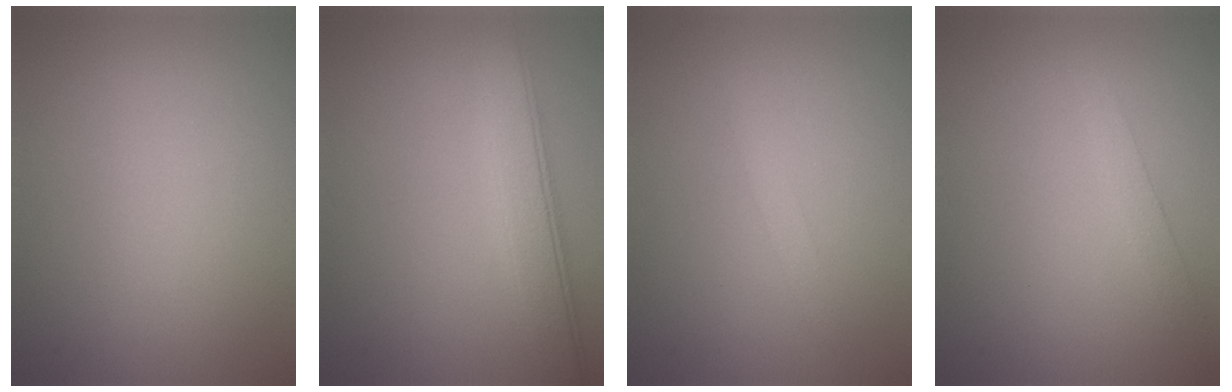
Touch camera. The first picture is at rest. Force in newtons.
{"total": 5.3, "press": 5.3, "slide": 0.3}
{"total": 1.0, "press": 1.0, "slide": 0.1}
{"total": 2.0, "press": 2.0, "slide": 0.0}